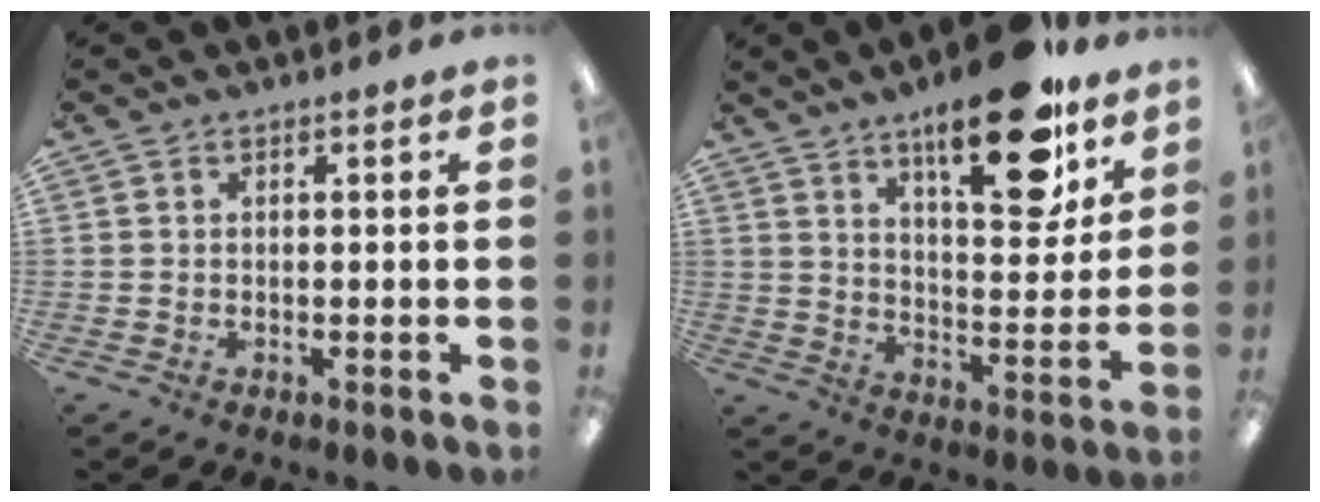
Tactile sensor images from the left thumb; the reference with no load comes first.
{"total": 20.3, "force": [13.6, 6.9, 13.4], "torque": [-0.188, -0.080, 0.217]}